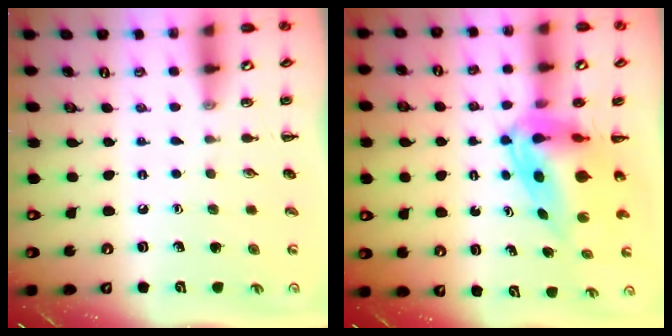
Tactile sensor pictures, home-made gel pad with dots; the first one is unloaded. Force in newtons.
{"total": 9.3, "press": 8.9, "slide": 2.6}